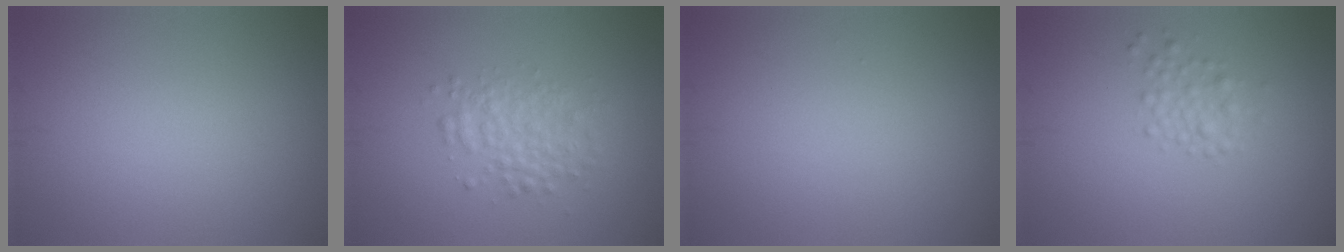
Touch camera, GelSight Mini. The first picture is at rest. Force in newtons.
{"total": 2.8, "press": 2.8, "slide": 0.0}
{"total": 0.0}
{"total": 1.7, "press": 1.7, "slide": 0.1}